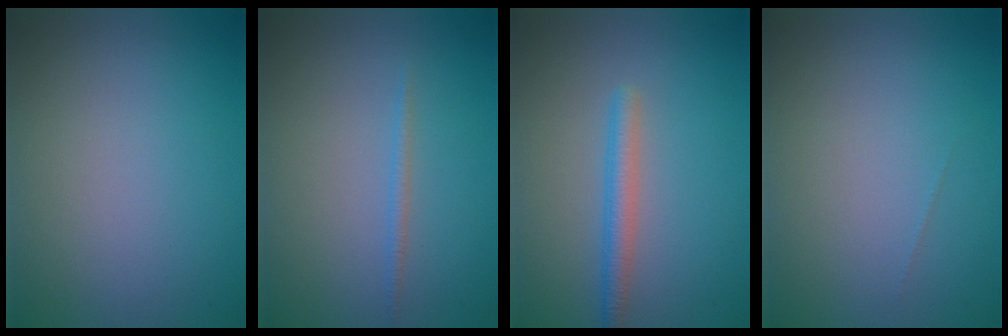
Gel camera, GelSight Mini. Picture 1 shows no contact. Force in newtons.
{"total": 0.8, "press": 0.8, "slide": 0.0}
{"total": 2.3, "press": 2.3, "slide": 0.1}
{"total": 0.0}